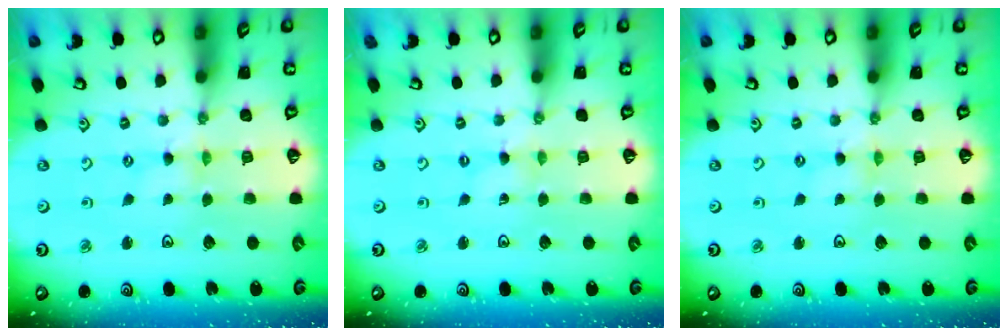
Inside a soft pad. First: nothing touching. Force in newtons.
{"total": 0.0}
{"total": 1.2, "press": 1.2, "slide": 0.3}